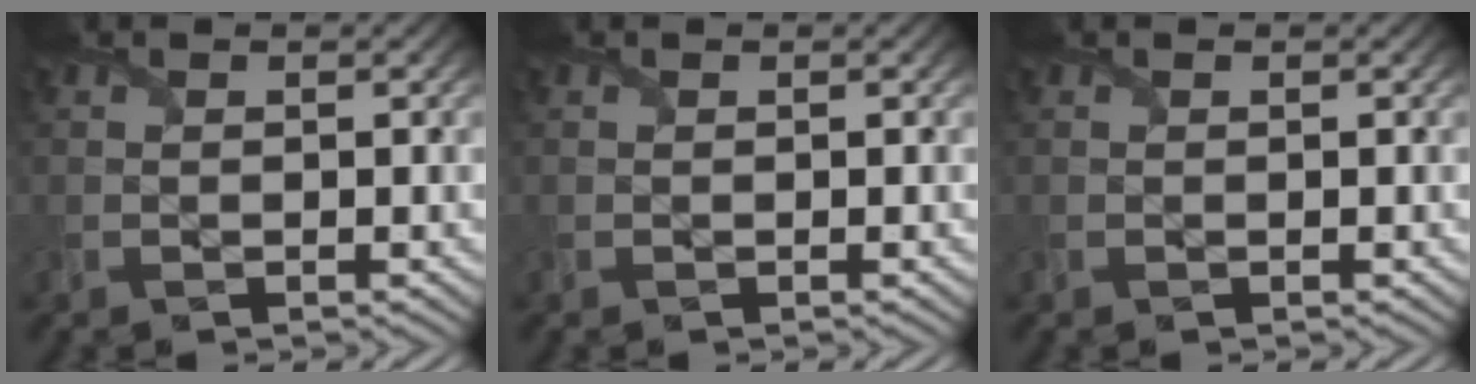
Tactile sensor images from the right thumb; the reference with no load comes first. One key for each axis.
{"total": 0.0}
{"total": 0.0}